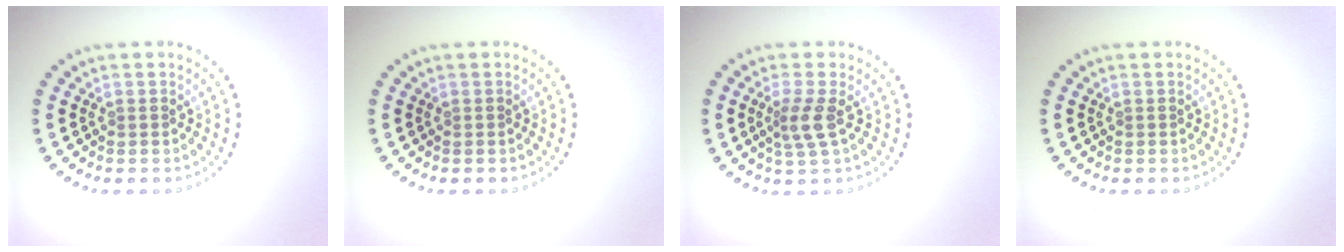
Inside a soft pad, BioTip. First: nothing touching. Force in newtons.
{"total": 0.0}
{"total": 2.3, "press": 1.9, "slide": 1.4}
{"total": 0.0}